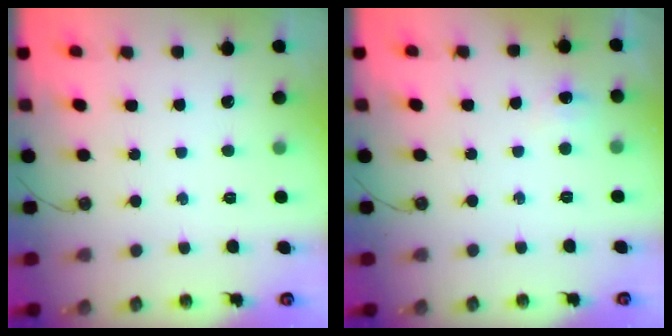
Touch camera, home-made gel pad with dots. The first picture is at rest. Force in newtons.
{"total": 3.8, "press": 3.8, "slide": 0.5}